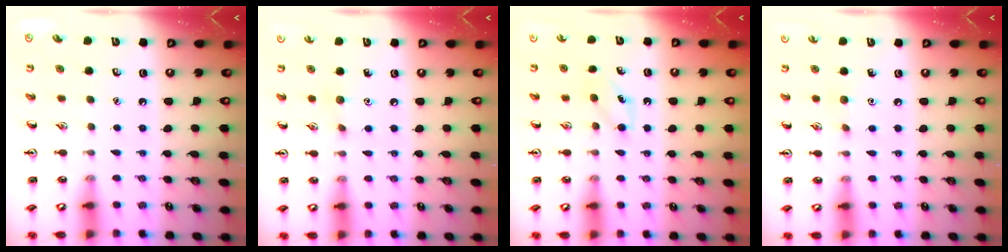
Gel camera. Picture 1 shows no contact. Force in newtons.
{"total": 5.4, "press": 5.1, "slide": 1.8}
{"total": 3.9, "press": 3.7, "slide": 1.3}
{"total": 4.7, "press": 4.4, "slide": 1.5}